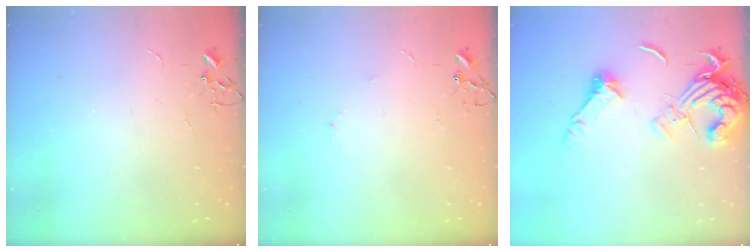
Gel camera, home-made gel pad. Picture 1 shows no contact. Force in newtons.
{"total": 4.1, "press": 4.0, "slide": 0.5}
{"total": 14.2, "press": 14.1, "slide": 1.8}